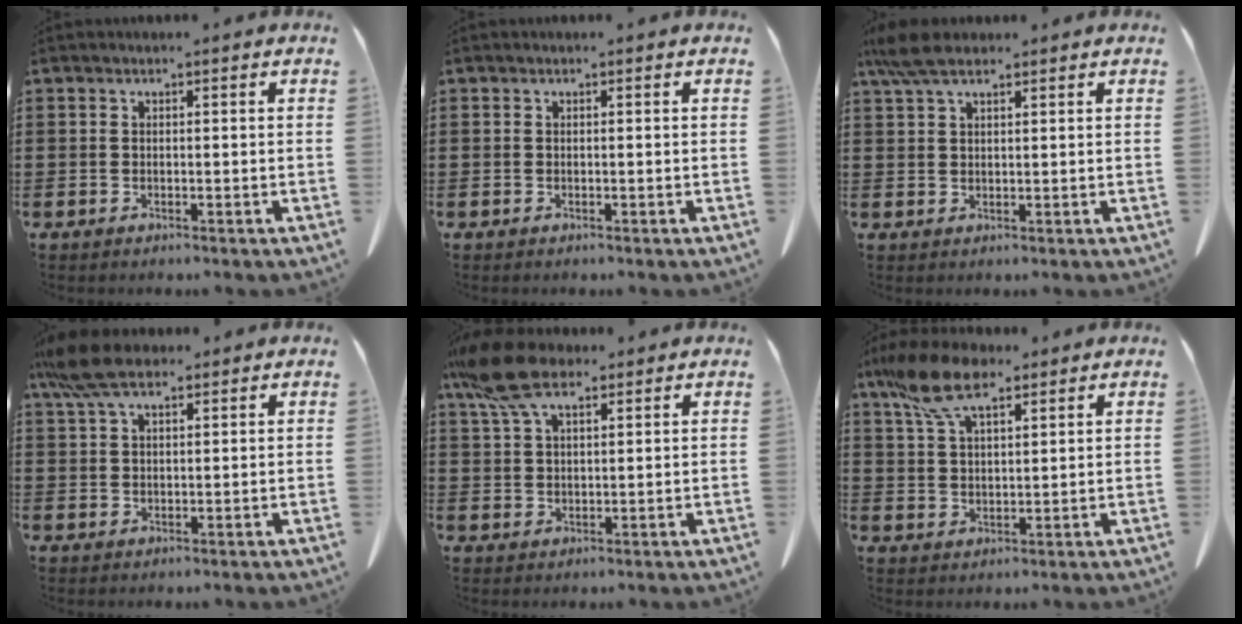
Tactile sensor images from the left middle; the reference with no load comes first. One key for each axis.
{"total": 0.0}
{"total": 5.2, "fx": 3.5, "fy": 1.6, "fz": 3.4, "tx": -0.083, "ty": -0.001, "tz": 0.064}
{"total": 7.1, "fx": 5.0, "fy": 2.3, "fz": 4.5, "tx": -0.106, "ty": -0.004, "tz": 0.092}
{"total": 9.4, "fx": 6.2, "fy": 3.5, "fz": 6.1, "tx": -0.146, "ty": -0.006, "tz": 0.114}
{"total": 9.6, "fx": 6.6, "fy": 3.5, "fz": 6.1, "tx": -0.142, "ty": -0.008, "tz": 0.122}